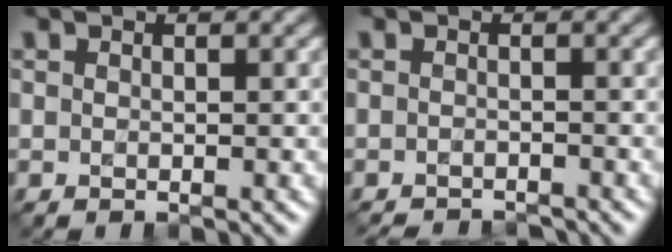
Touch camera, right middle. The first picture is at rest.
{"total": 3.3, "force": [-3.2, 0.3, 0.7], "torque": [-0.003, -0.009, -0.047]}